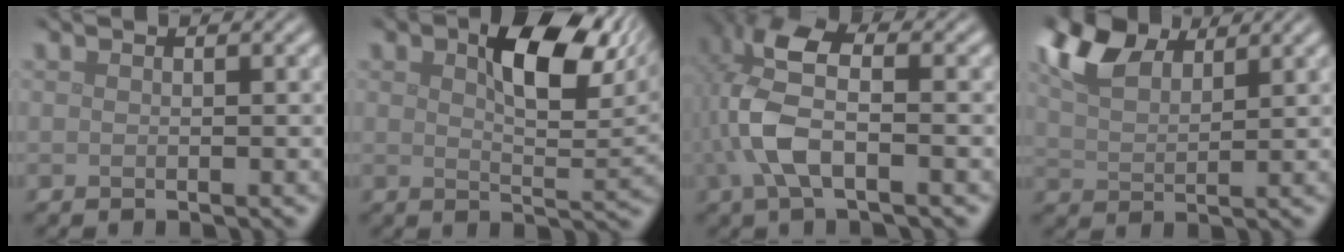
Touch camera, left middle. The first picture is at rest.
{"total": 8.3, "force": [3.3, 3.7, 6.7], "torque": [-0.100, 0.000, 0.052]}
{"total": 6.3, "force": [-0.9, 2.6, 5.7], "torque": [-0.133, 0.016, -0.025]}
{"total": 6.7, "force": [4.5, 3.0, 3.9], "torque": [-0.095, 0.018, 0.086]}